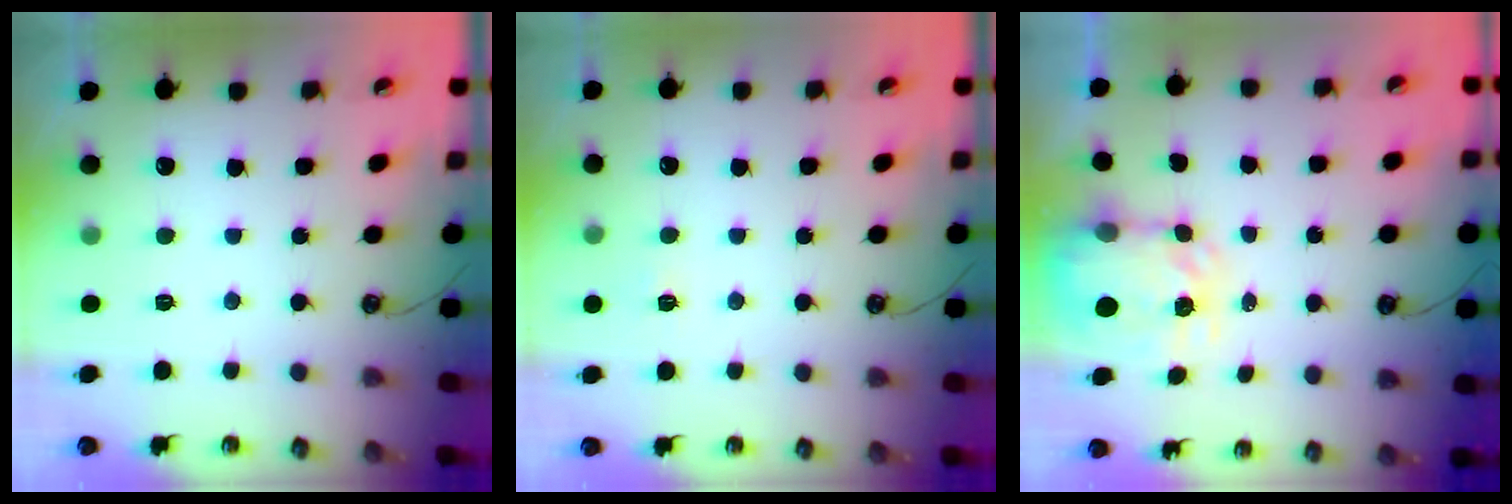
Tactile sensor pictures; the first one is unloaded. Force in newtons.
{"total": 4.0, "press": 4.0, "slide": 0.4}
{"total": 4.7, "press": 4.6, "slide": 0.7}